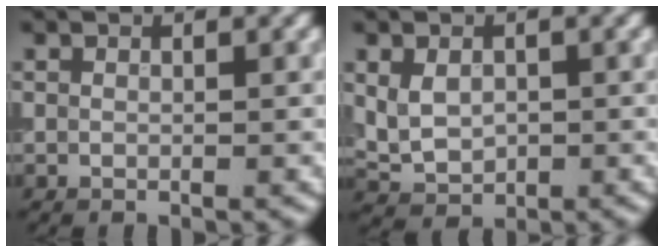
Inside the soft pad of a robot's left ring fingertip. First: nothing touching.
{"total": 3.2, "force": [0.1, 2.3, 2.1], "torque": [-0.045, -0.005, 0.004]}